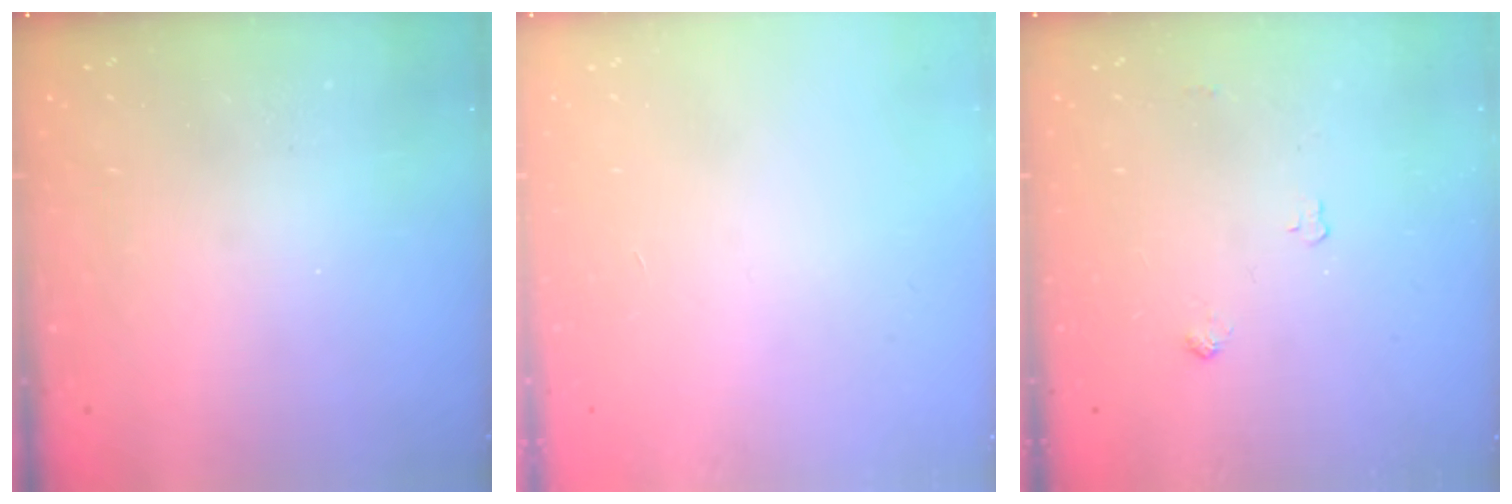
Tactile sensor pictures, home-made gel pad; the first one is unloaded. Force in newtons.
{"total": 0.0}
{"total": 3.8, "press": 3.8, "slide": 0.6}